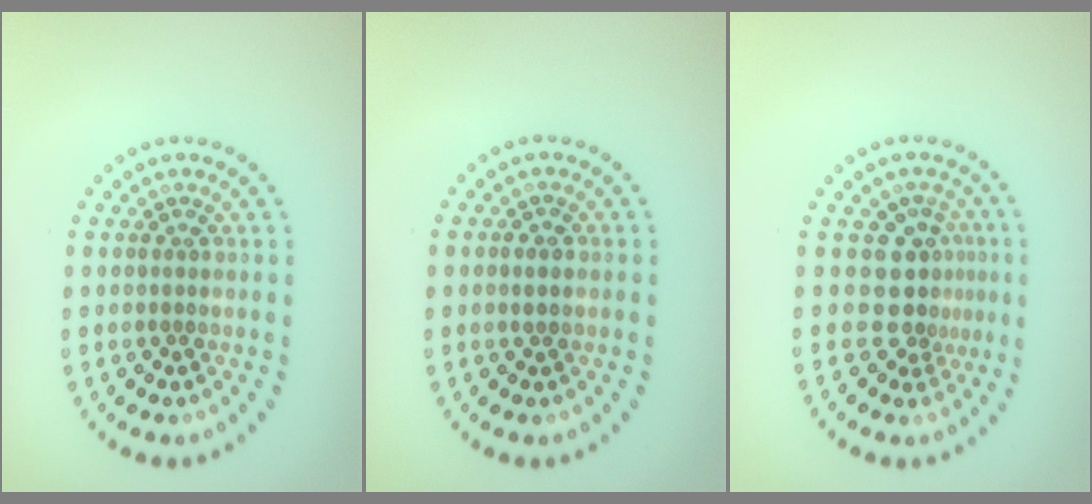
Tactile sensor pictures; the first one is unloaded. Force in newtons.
{"total": 0.7, "press": 0.6, "slide": 0.2}
{"total": 3.4, "press": 2.6, "slide": 2.3}